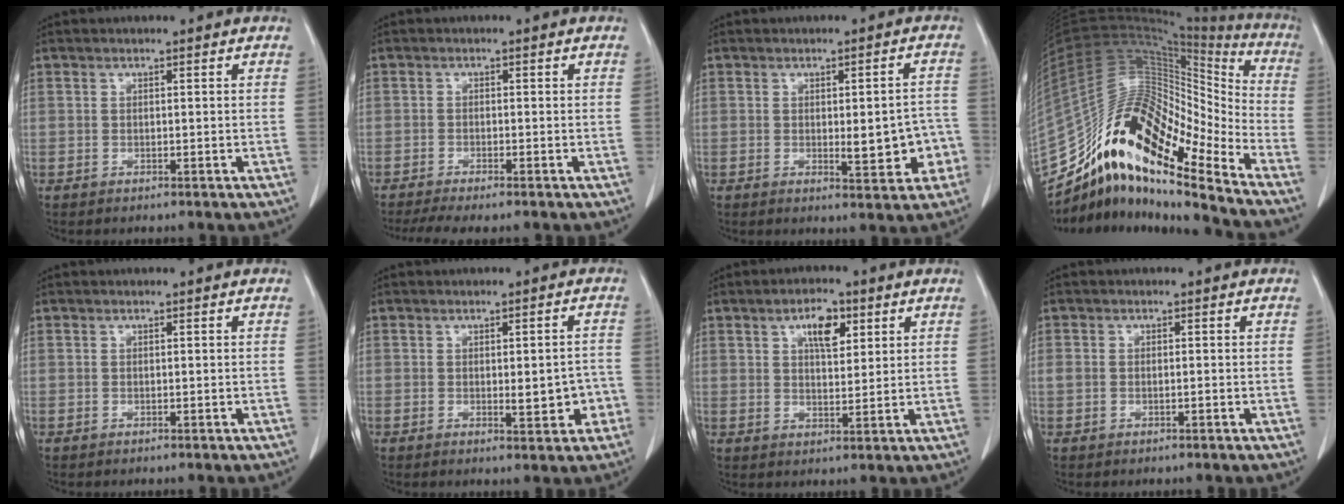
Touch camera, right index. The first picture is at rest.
{"total": 5.8, "force": [-4.7, 0.7, 3.4], "torque": [-0.050, -0.009, -0.074]}
{"total": 7.0, "force": [-1.5, 2.4, 6.4], "torque": [-0.074, 0.009, -0.012]}
{"total": 18.2, "force": [-13.7, 3.5, 11.6], "torque": [-0.202, 0.072, -0.244]}
{"total": 0.0}
{"total": 4.7, "force": [-1.1, 1.7, 4.2], "torque": [-0.050, 0.002, -0.008]}
{"total": 5.7, "force": [2.7, 2.4, 4.4], "torque": [-0.075, 0.004, 0.044]}
{"total": 1.5, "force": [-0.2, 1.0, 1.1], "torque": [-0.029, 0.011, 0.002]}